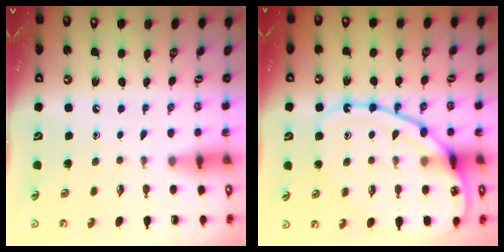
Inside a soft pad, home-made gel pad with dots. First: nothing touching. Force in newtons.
{"total": 16.0, "press": 16.0, "slide": 1.4}